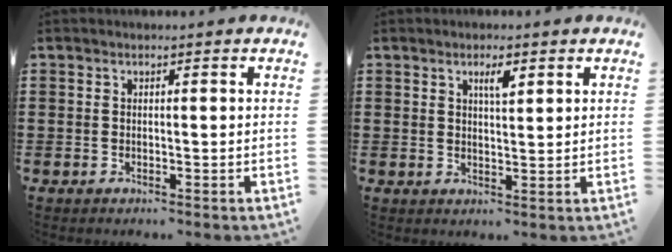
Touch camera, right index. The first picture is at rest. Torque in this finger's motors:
{"motor_torque": [0.04, -0.03, 0.18, 0.03]}